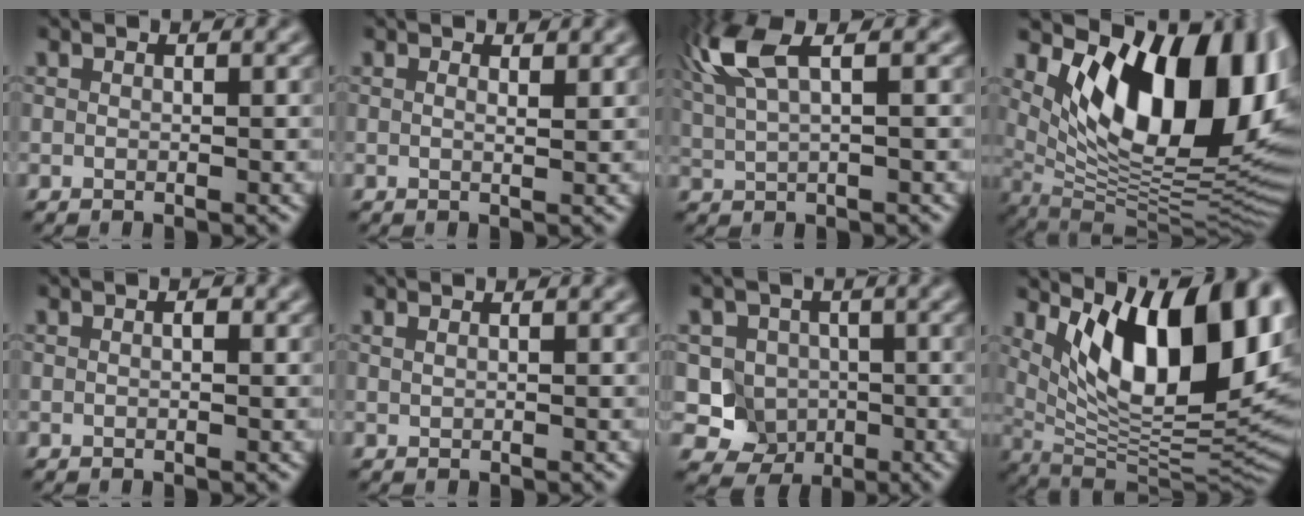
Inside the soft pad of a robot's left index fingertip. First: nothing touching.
{"total": 1.1, "force": [0.6, 0.2, 0.9], "torque": [-0.015, -0.004, 0.006]}
{"total": 6.4, "force": [3.1, 1.9, 5.3], "torque": [-0.120, 0.021, 0.062]}
{"total": 15.9, "force": [5.2, 7.8, 12.9], "torque": [-0.173, -0.014, 0.091]}
{"total": 0.8, "force": [0.2, 0.3, 0.8], "torque": [-0.013, -0.002, 0.001]}
{"total": 0.8, "force": [0.5, 0.4, 0.5], "torque": [-0.009, -0.001, 0.004]}
{"total": 5.2, "force": [-0.4, 4.9, 1.8], "torque": [-0.004, -0.005, -0.029]}
{"total": 14.8, "force": [5.0, 6.1, 12.5], "torque": [-0.165, -0.010, 0.085]}